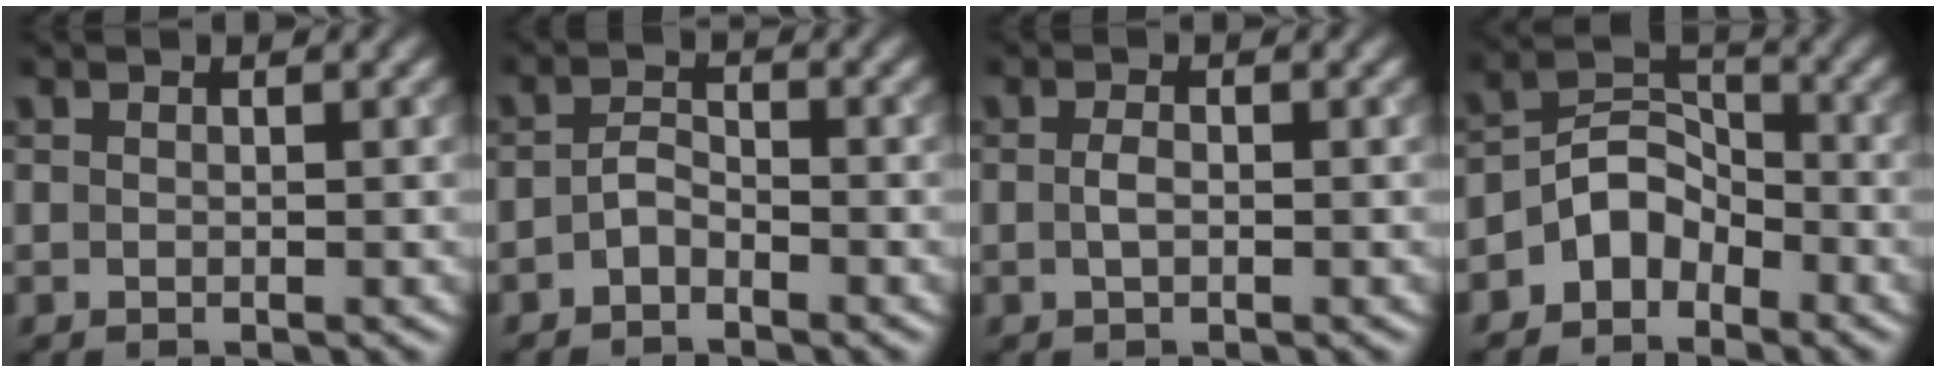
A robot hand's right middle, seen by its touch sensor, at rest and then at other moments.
{"total": 1.5, "force": [-1.0, 0.7, 0.9], "torque": [-0.021, 0.006, -0.023]}
{"total": 1.1, "force": [-0.2, 0.5, 1.0], "torque": [-0.023, -0.001, -0.005]}
{"total": 3.8, "force": [-2.5, 2.4, 1.5], "torque": [-0.022, 0.012, -0.053]}